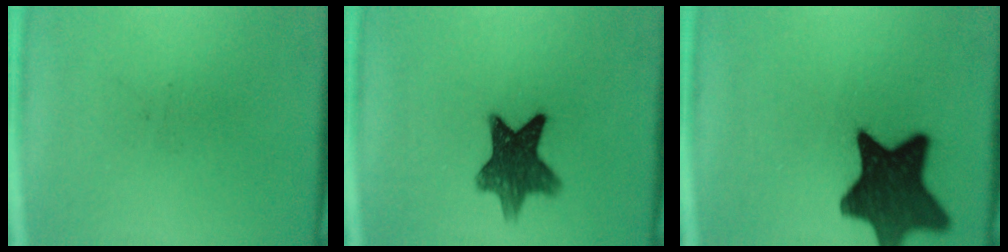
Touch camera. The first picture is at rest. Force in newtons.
{"total": 10.0}
{"total": 14.9}